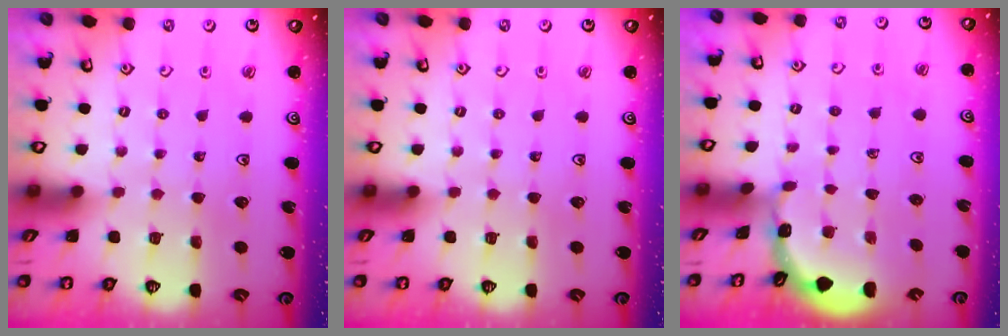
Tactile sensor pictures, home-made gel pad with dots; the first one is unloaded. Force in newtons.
{"total": 0.0}
{"total": 1.3, "press": 1.3, "slide": 0.1}